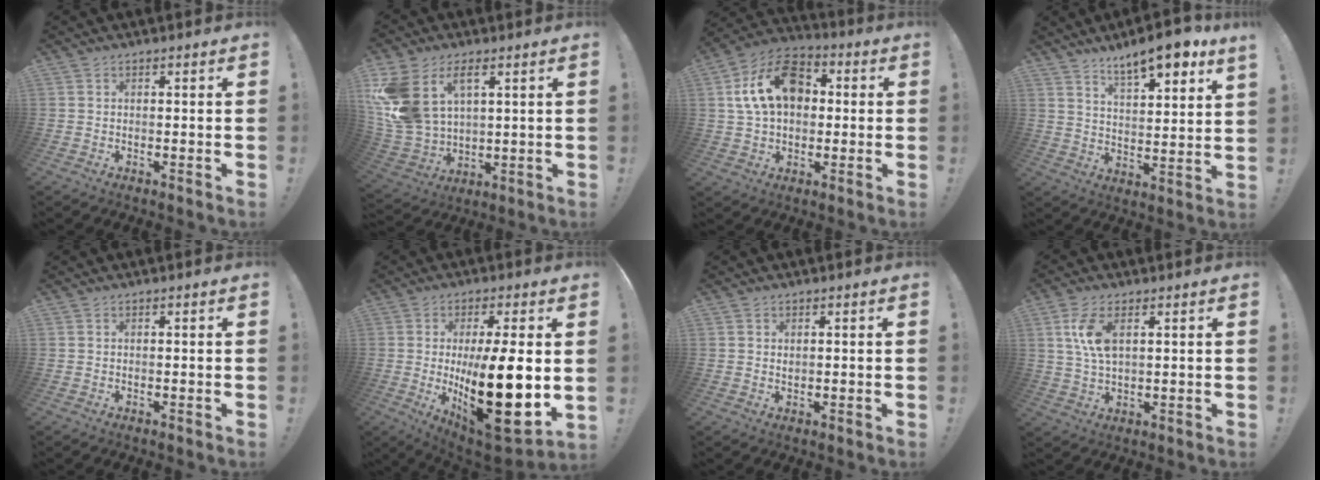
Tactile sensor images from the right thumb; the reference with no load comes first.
{"total": 15.0, "force": [6.4, 10.0, 9.2], "torque": [-0.213, -0.035, 0.121]}
{"total": 17.8, "force": [4.2, 12.5, 12.0], "torque": [-0.200, 0.009, 0.081]}
{"total": 10.9, "force": [8.5, 1.7, 6.7], "torque": [-0.108, -0.051, 0.142]}
{"total": 0.0}
{"total": 21.8, "force": [-0.3, 7.4, 20.6], "torque": [-0.332, -0.031, 0.009]}
{"total": 0.8, "force": [0.4, 0.7, 0.2], "torque": [-0.004, 0.001, 0.008]}
{"total": 8.0, "force": [2.7, 3.6, 6.6], "torque": [-0.127, -0.009, 0.044]}